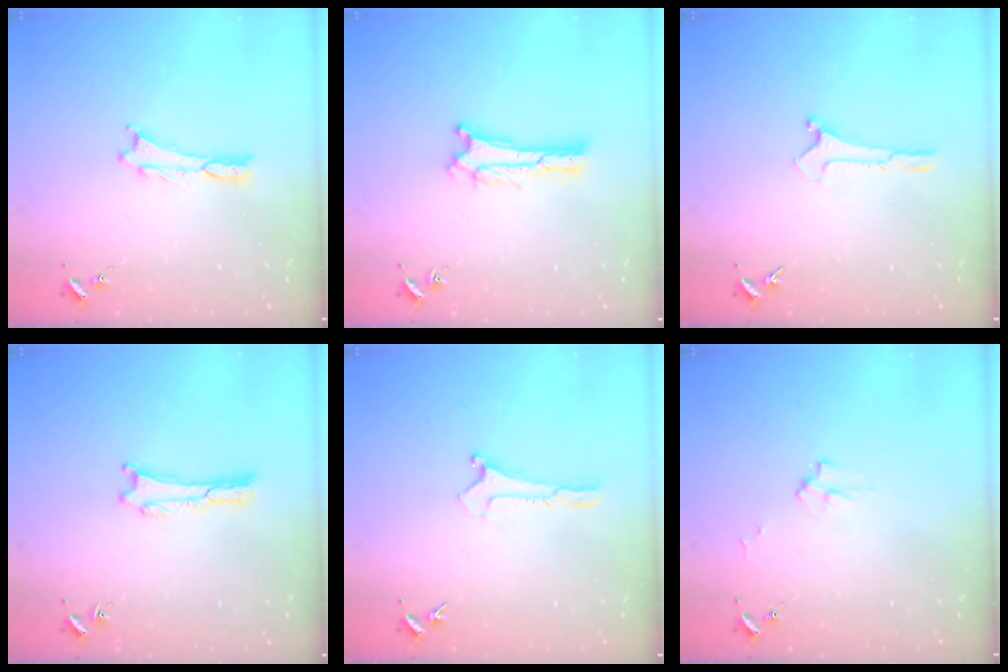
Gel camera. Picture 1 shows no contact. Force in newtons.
{"total": 0.7, "press": 0.6, "slide": 0.2}
{"total": 0.0}
{"total": 0.0}
{"total": 0.0}
{"total": 2.2, "press": 2.2, "slide": 0.3}